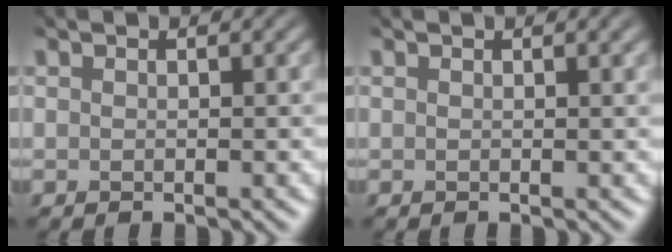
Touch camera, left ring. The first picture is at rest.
{"total": 1.8, "force": [1.2, 0.4, 1.3], "torque": [-0.020, 0.007, 0.009]}